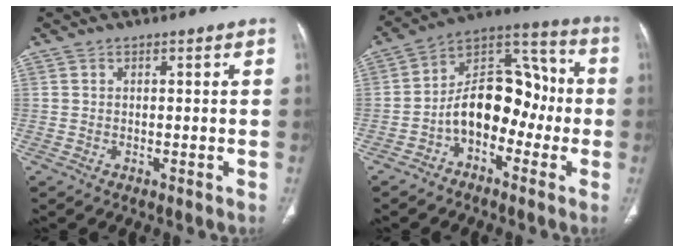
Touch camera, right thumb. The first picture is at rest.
{"total": 14.4, "force": [-3.3, 9.5, 10.3], "torque": [-0.128, 0.065, -0.066]}